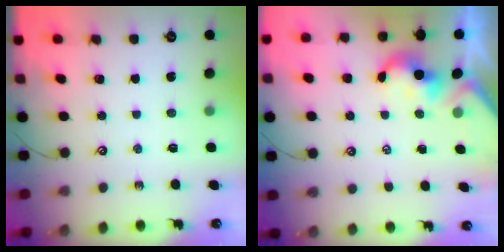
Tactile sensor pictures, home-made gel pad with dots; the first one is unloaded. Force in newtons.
{"total": 1.0, "press": 0.9, "slide": 0.5}